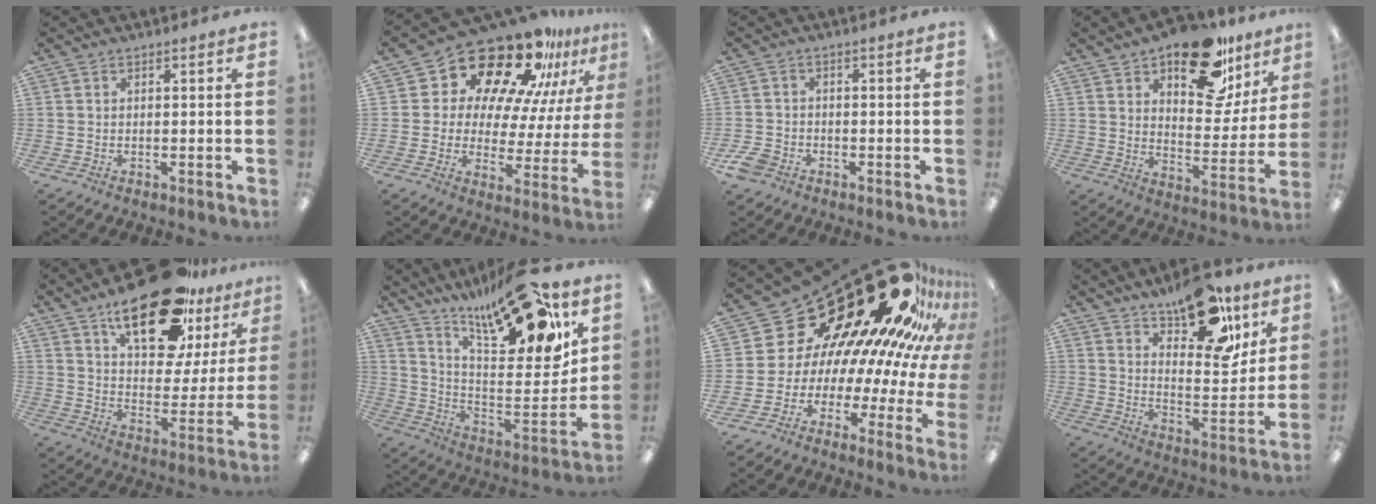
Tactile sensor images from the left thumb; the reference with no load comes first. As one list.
[{"total": 20.5, "force": [16.2, 9.1, 8.8], "torque": [-0.148, -0.128, 0.276]}, {"total": 4.4, "force": [-3.1, 2.8, 1.4], "torque": [-0.036, 0.009, -0.060]}, {"total": 21.1, "force": [14.1, 10.3, 11.8], "torque": [-0.159, -0.084, 0.233]}, {"total": 24.4, "force": [16.3, 10.4, 14.9], "torque": [-0.223, -0.097, 0.273]}, {"total": 22.8, "force": [17.1, 6.3, 13.7], "torque": [-0.195, -0.121, 0.279]}, {"total": 30.5, "force": [20.2, 13.9, 18.2], "torque": [-0.252, -0.201, 0.398]}, {"total": 18.3, "force": [13.0, 8.2, 9.9], "torque": [-0.136, -0.079, 0.219]}]